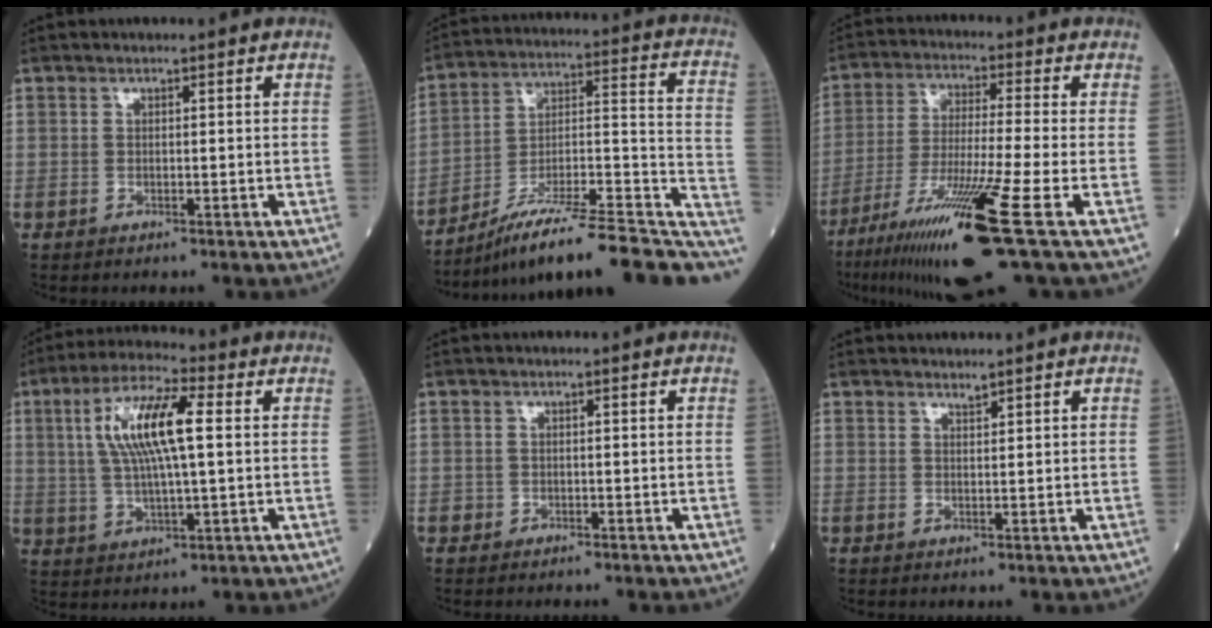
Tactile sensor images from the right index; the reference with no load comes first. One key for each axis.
{"total": 21.3, "fx": -15.8, "fy": 3.1, "fz": 14.0, "tx": -0.165, "ty": 0.036, "tz": -0.252}
{"total": 16.2, "fx": -8.5, "fy": -1.0, "fz": 13.8, "tx": -0.252, "ty": -0.046, "tz": -0.153}
{"total": 11.7, "fx": 2.4, "fy": 2.3, "fz": 11.2, "tx": -0.225, "ty": 0.017, "tz": 0.044}
{"total": 0.7, "fx": -0.4, "fy": 0.5, "fz": 0.0, "tx": -0.003, "ty": 0.005, "tz": -0.010}
{"total": 0.8, "fx": 0.7, "fy": -0.1, "fz": 0.2, "tx": -0.008, "ty": -0.006, "tz": 0.014}